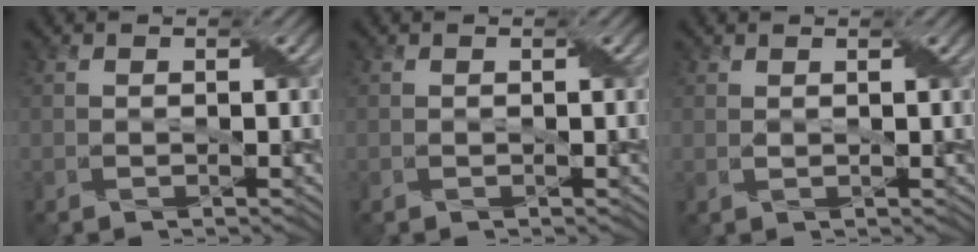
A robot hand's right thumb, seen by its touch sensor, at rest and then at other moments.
{"total": 0.0}
{"total": 0.5, "force": [0.5, 0.1, 0.1], "torque": [-0.005, 0.000, 0.007]}